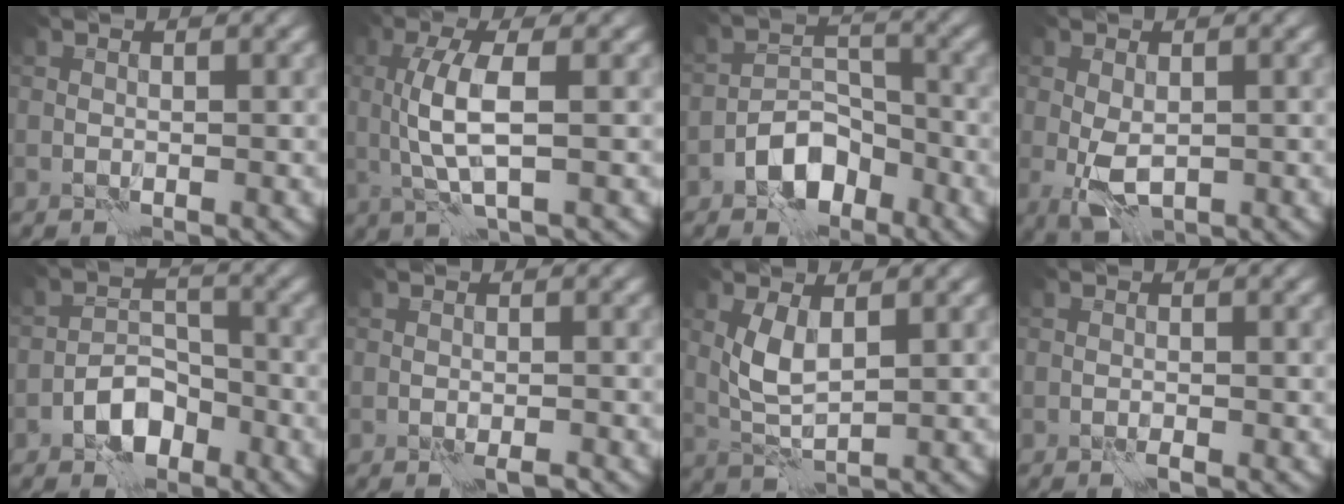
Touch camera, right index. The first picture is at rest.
{"total": 4.4, "force": [0.3, 1.3, 4.2], "torque": [-0.093, 0.004, 0.010]}
{"total": 4.9, "force": [-3.1, 2.8, 2.5], "torque": [-0.030, 0.008, -0.060]}
{"total": 3.6, "force": [-0.7, 1.9, 2.9], "torque": [-0.065, -0.008, -0.011]}
{"total": 4.1, "force": [-2.5, 2.4, 2.1], "torque": [-0.027, 0.007, -0.047]}
{"total": 1.5, "force": [-1.1, 0.2, 1.0], "torque": [-0.011, 0.004, -0.017]}
{"total": 3.3, "force": [0.9, 1.4, 2.8], "torque": [-0.068, 0.002, 0.022]}
{"total": 0.7, "force": [-0.6, 0.1, 0.5], "torque": [-0.007, 0.002, -0.011]}